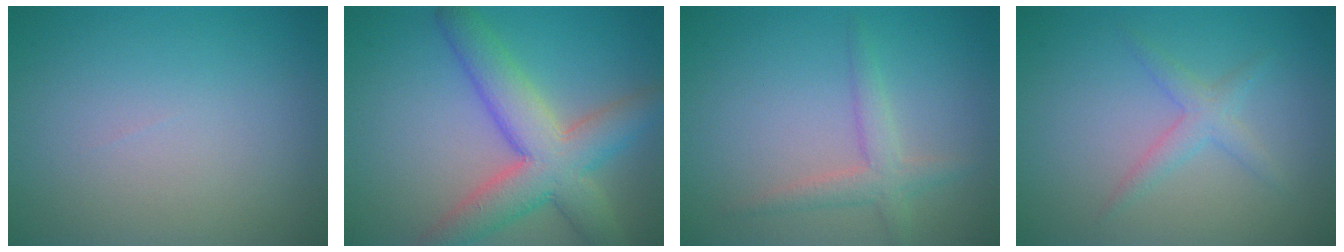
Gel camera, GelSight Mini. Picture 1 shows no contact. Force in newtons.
{"total": 7.6, "press": 7.6, "slide": 0.6}
{"total": 2.5, "press": 2.5, "slide": 0.1}
{"total": 1.9, "press": 1.9, "slide": 0.1}